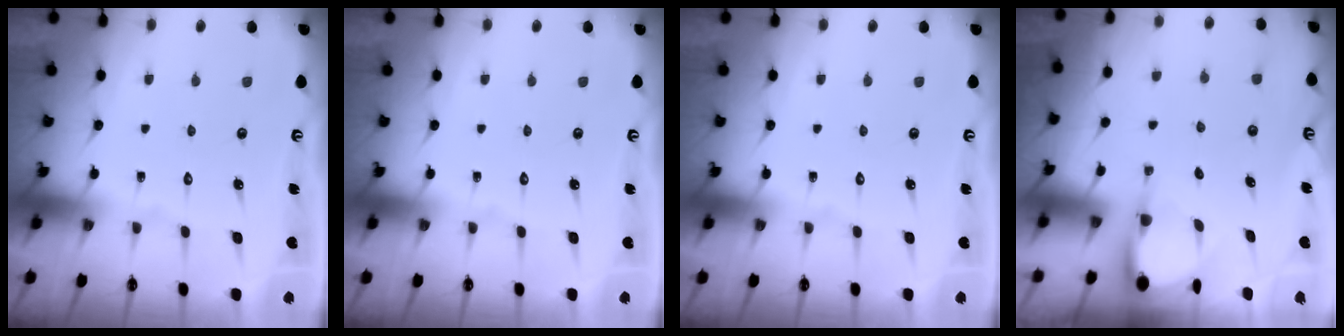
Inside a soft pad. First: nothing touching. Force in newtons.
{"total": 0.0}
{"total": 0.0}
{"total": 3.4, "press": 3.4, "slide": 0.2}